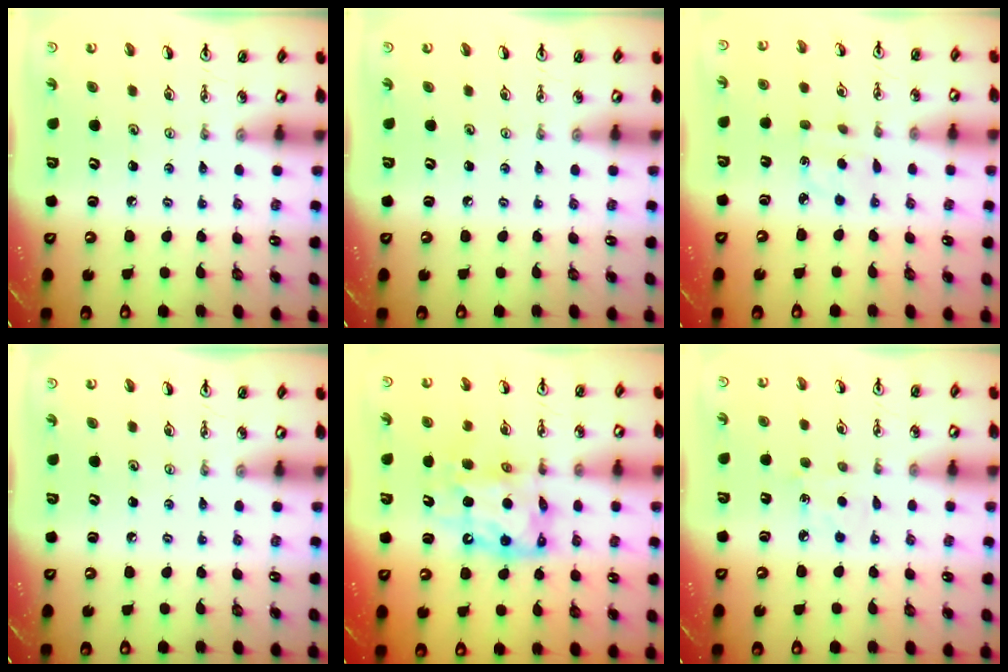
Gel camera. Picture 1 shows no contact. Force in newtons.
{"total": 0.0}
{"total": 2.2, "press": 2.1, "slide": 0.6}
{"total": 0.0}
{"total": 10.6, "press": 10.6, "slide": 1.0}
{"total": 4.2, "press": 4.2, "slide": 0.5}